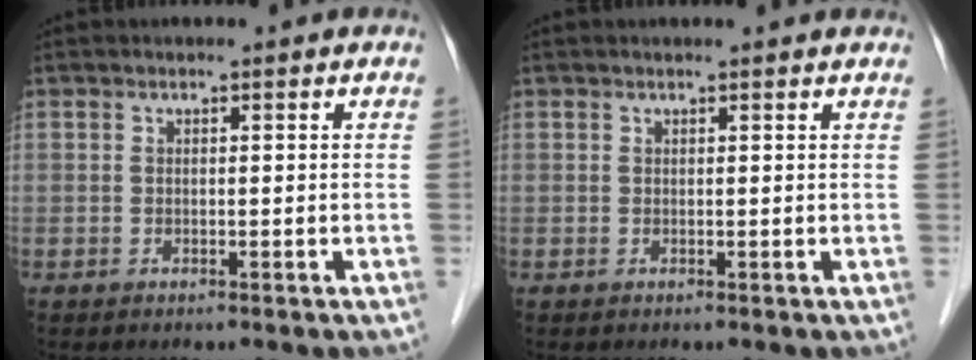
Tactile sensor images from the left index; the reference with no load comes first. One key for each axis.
{"total": 2.8, "fx": 2.6, "fy": 0.2, "fz": 0.8, "tx": -0.012, "ty": 0.011, "tz": 0.022}